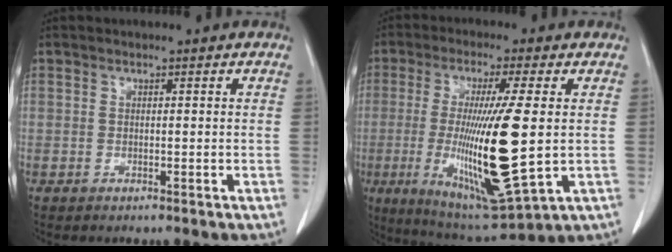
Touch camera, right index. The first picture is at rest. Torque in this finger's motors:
{"motor_torque": [2.14, 0.00, 1.05, 0.21]}